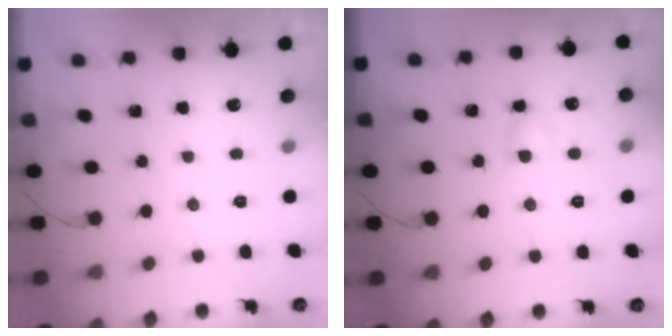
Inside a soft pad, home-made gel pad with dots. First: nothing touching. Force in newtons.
{"total": 3.7, "press": 3.7, "slide": 0.7}